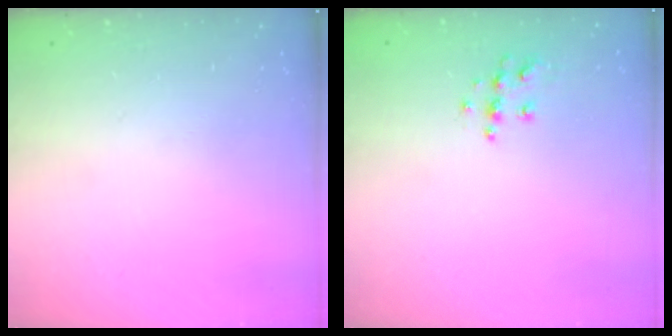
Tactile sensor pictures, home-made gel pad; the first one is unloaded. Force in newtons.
{"total": 6.2, "press": 6.2, "slide": 0.2}